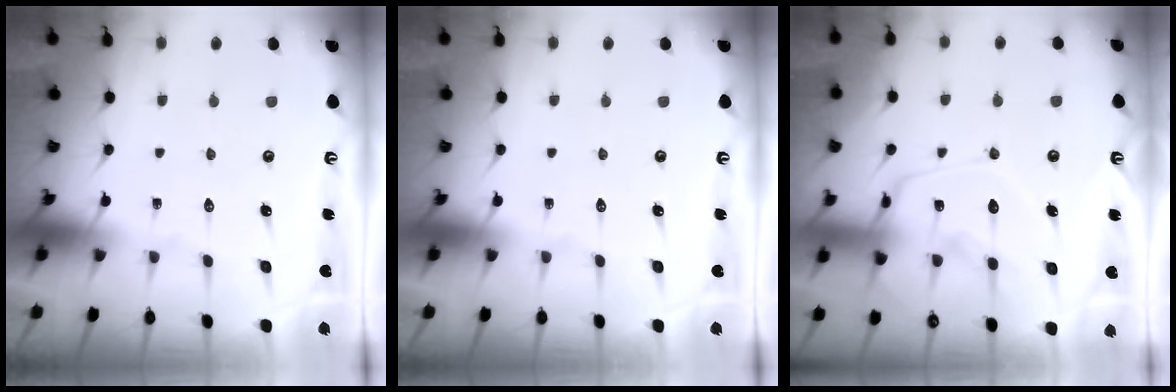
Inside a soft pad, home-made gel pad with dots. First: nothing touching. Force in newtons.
{"total": 0.0}
{"total": 14.9, "press": 14.8, "slide": 1.3}